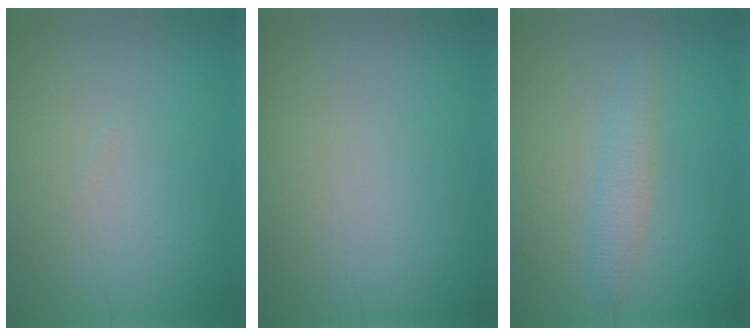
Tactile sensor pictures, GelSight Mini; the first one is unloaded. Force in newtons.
{"total": 0.0}
{"total": 1.9, "press": 1.9, "slide": 0.0}